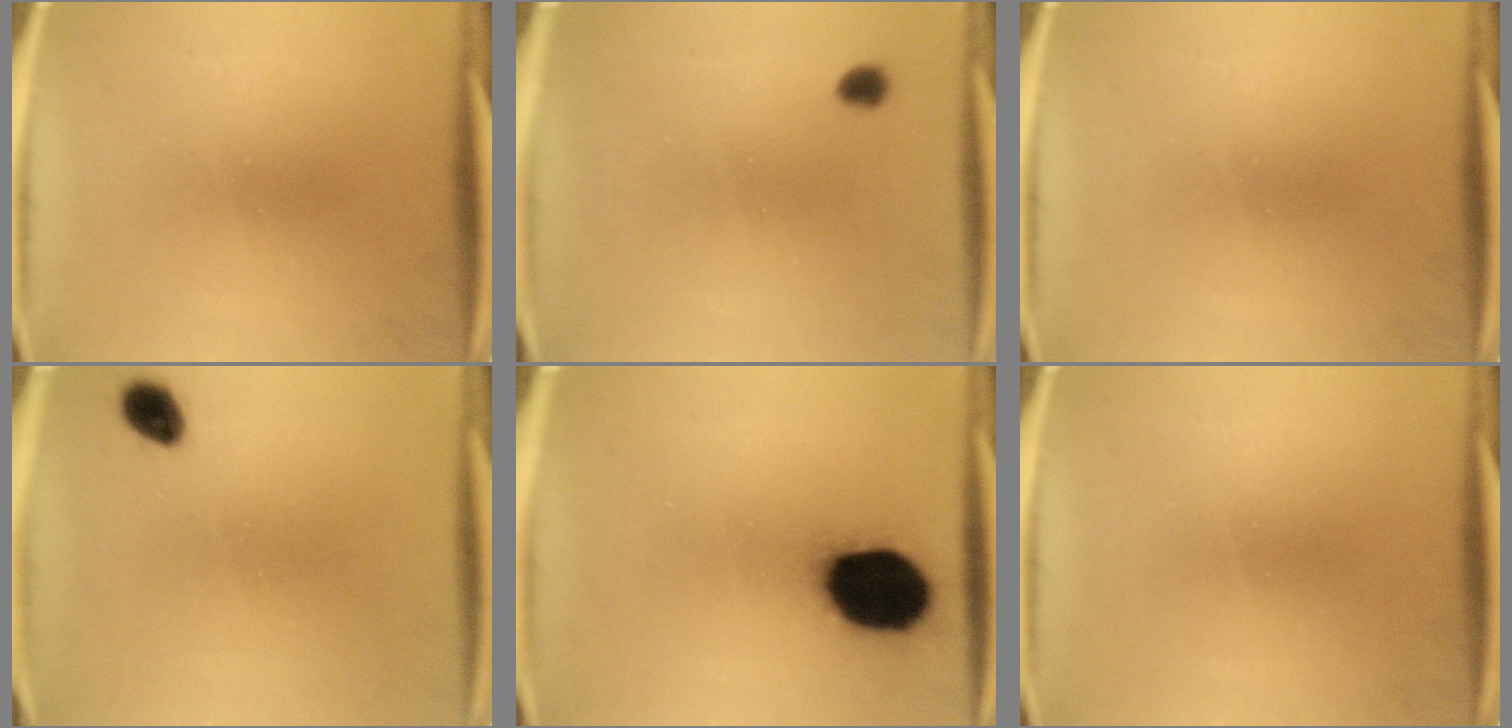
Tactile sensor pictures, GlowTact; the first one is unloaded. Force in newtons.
{"total": 1.8}
{"total": 0.0}
{"total": 4.1}
{"total": 19.7}
{"total": 0.0}